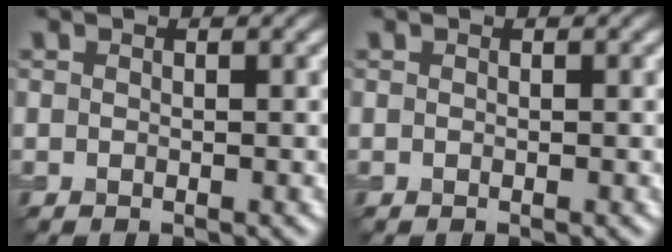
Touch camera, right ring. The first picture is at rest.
{"total": 0.0}